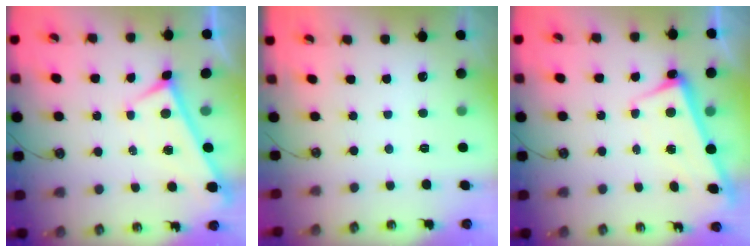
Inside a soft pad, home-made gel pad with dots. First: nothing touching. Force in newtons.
{"total": 0.0}
{"total": 2.6, "press": 2.6, "slide": 0.5}